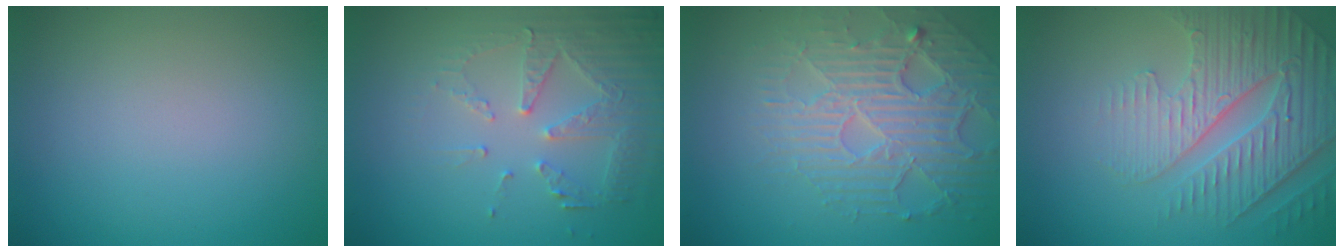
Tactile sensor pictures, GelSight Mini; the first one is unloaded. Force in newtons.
{"total": 5.2, "press": 3.6, "slide": 3.8}
{"total": 5.8, "press": 4.6, "slide": 3.5}
{"total": 5.5, "press": 4.8, "slide": 2.7}